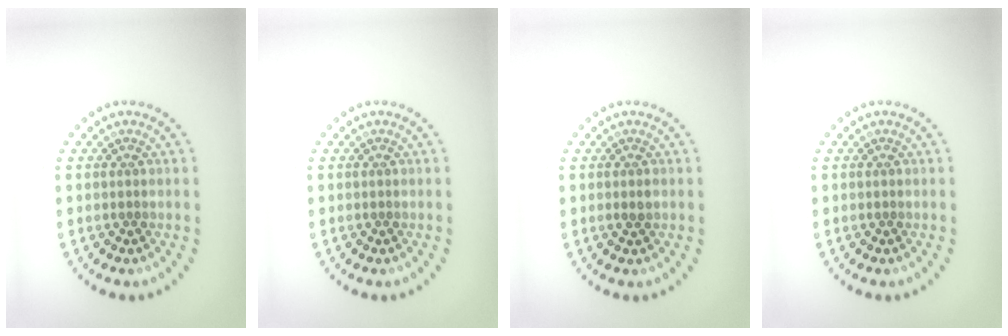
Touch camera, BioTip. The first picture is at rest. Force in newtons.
{"total": 0.0}
{"total": 0.9, "press": 0.8, "slide": 0.3}
{"total": 0.0}